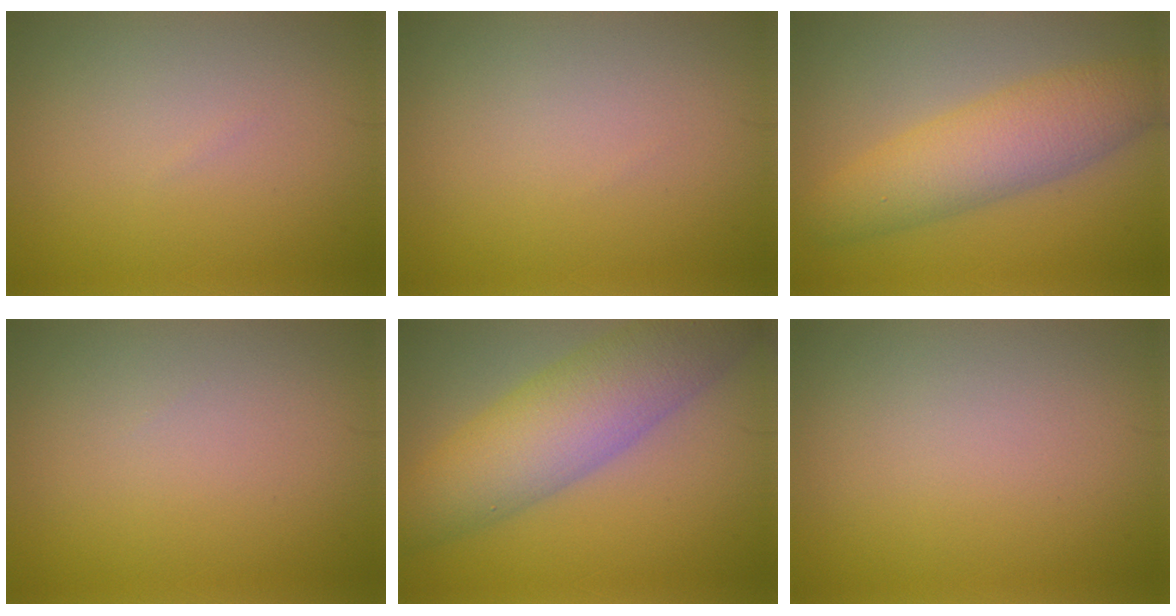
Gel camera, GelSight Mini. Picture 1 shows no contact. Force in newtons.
{"total": 0.0}
{"total": 6.2, "press": 6.2, "slide": 0.1}
{"total": 0.0}
{"total": 8.1, "press": 8.1, "slide": 0.5}
{"total": 0.0}